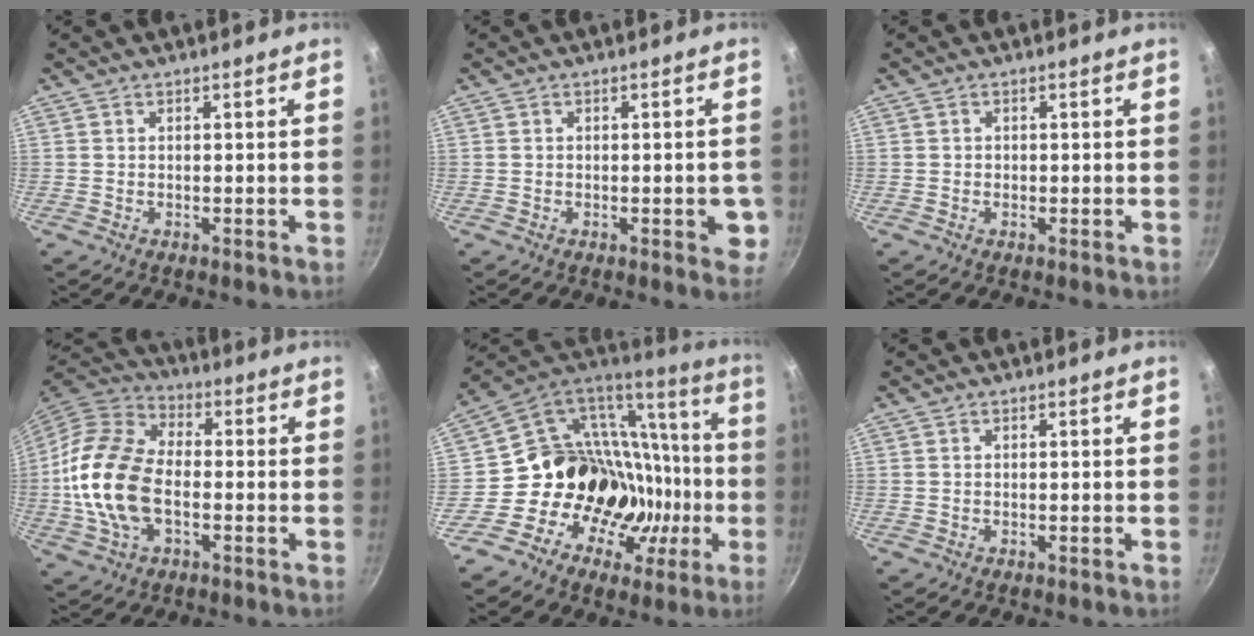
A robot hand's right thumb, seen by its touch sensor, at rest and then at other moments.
{"total": 4.7, "force": [-1.2, 1.8, 4.1], "torque": [-0.032, 0.004, -0.017]}
{"total": 0.7, "force": [-0.1, 0.6, 0.2], "torque": [-0.001, 0.002, -0.003]}
{"total": 17.3, "force": [-2.2, 10.5, 13.6], "torque": [-0.253, 0.027, -0.056]}
{"total": 25.6, "force": [-4.6, 19.9, 15.3], "torque": [-0.202, 0.053, -0.062]}
{"total": 0.0}